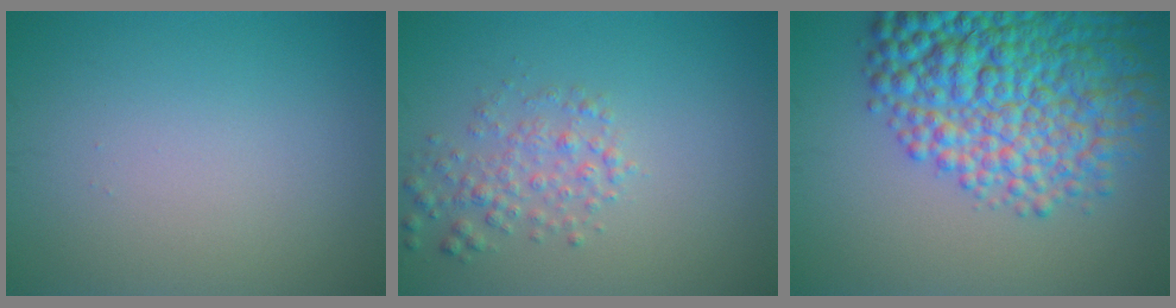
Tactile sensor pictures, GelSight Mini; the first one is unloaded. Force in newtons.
{"total": 2.5, "press": 2.5, "slide": 0.1}
{"total": 11.4, "press": 11.4, "slide": 0.3}